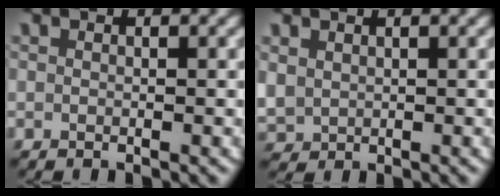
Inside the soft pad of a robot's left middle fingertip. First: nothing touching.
{"total": 2.4, "force": [0.8, 2.1, 0.9], "torque": [-0.032, -0.003, 0.022]}